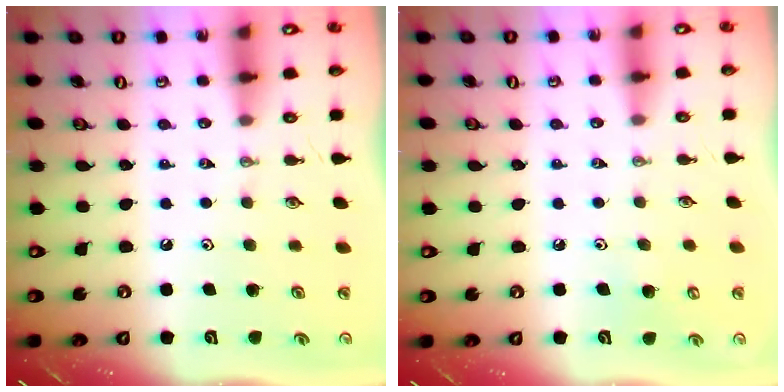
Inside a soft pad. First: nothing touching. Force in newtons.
{"total": 5.0, "press": 5.0, "slide": 0.4}